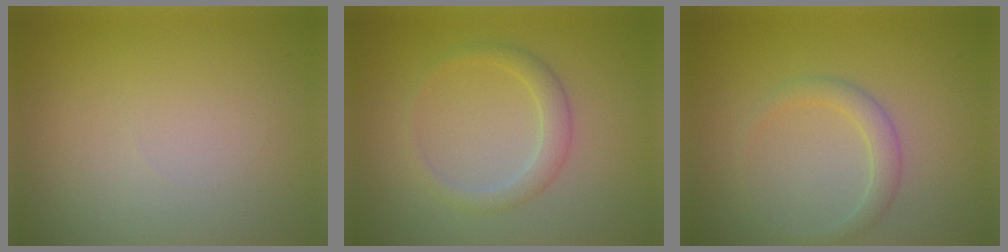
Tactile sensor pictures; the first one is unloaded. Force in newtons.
{"total": 2.1, "press": 2.1, "slide": 0.1}
{"total": 1.9, "press": 1.9, "slide": 0.0}